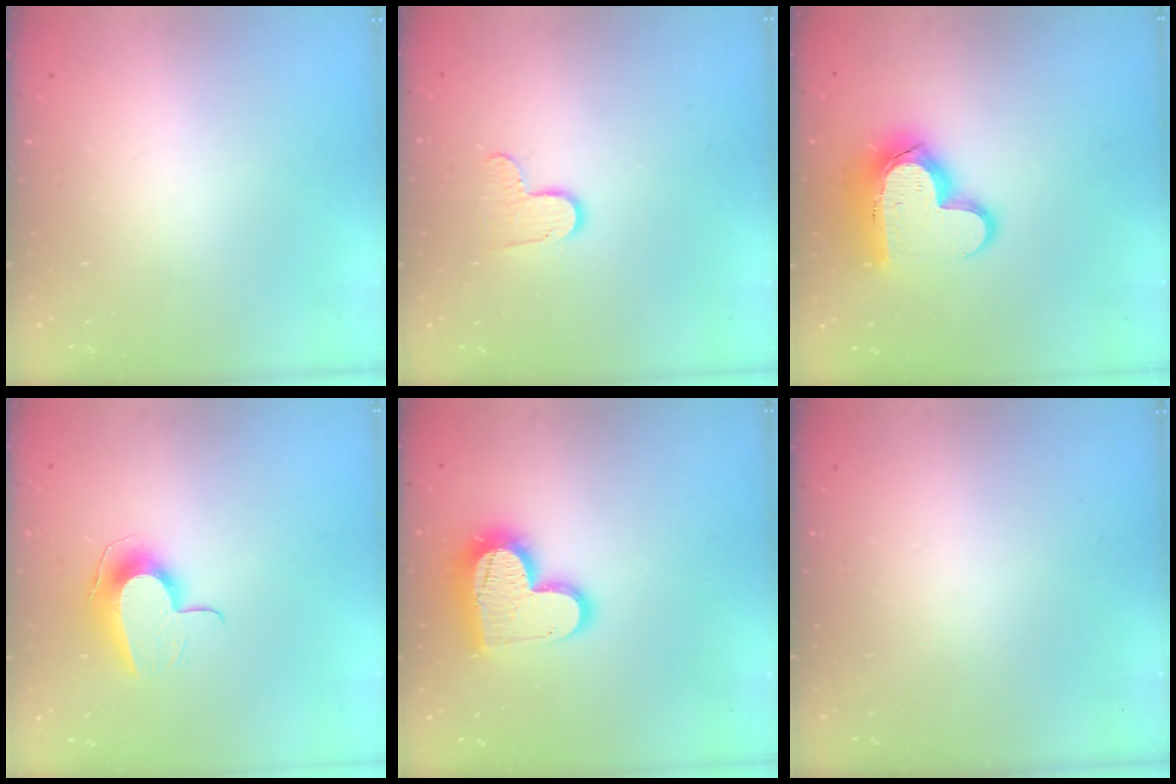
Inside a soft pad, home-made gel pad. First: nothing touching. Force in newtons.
{"total": 7.7, "press": 7.6, "slide": 0.4}
{"total": 15.5, "press": 15.5, "slide": 1.3}
{"total": 10.0, "press": 10.0, "slide": 1.2}
{"total": 15.2, "press": 15.1, "slide": 1.4}
{"total": 0.0}